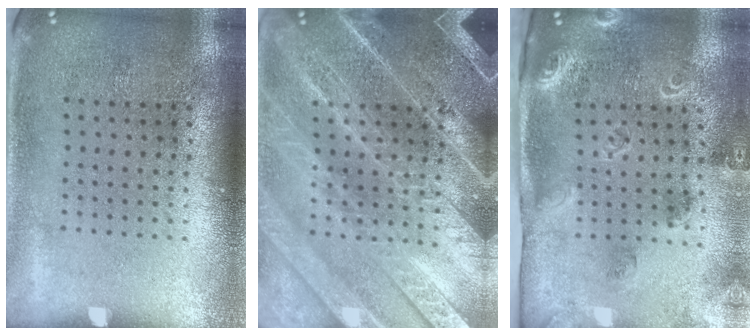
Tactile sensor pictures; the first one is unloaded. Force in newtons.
{"total": 5.1, "press": 5.0, "slide": 0.6}
{"total": 1.8, "press": 1.7, "slide": 0.5}